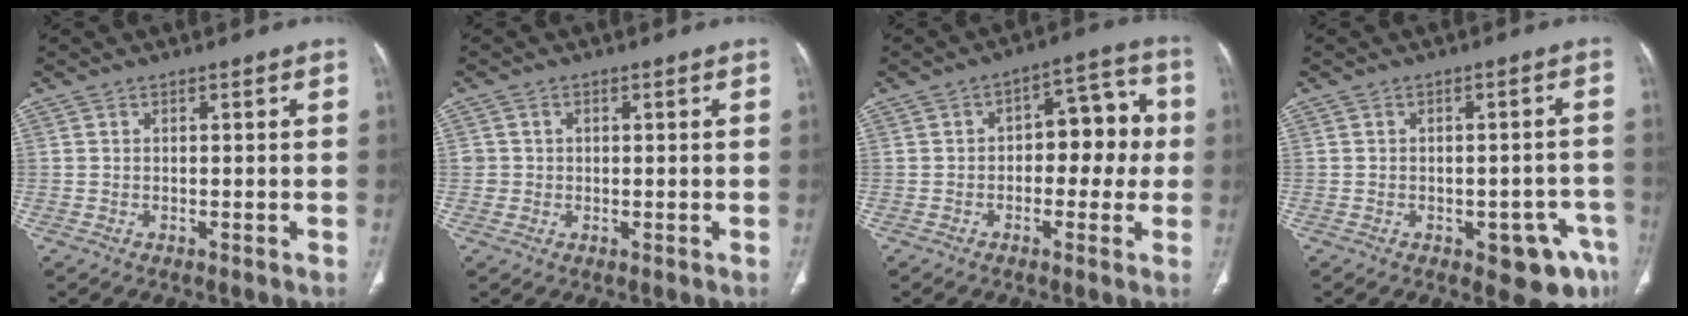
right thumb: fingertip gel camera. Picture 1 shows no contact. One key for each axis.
{"total": 1.8, "fx": 0.2, "fy": 1.8, "fz": 0.2, "tx": 0.007, "ty": 0.004, "tz": 0.005}
{"total": 10.2, "fx": -0.2, "fy": 6.2, "fz": 8.1, "tx": -0.062, "ty": 0.040, "tz": -0.011}
{"total": 8.3, "fx": -4.3, "fy": 3.9, "fz": 6.1, "tx": -0.044, "ty": 0.021, "tz": -0.047}